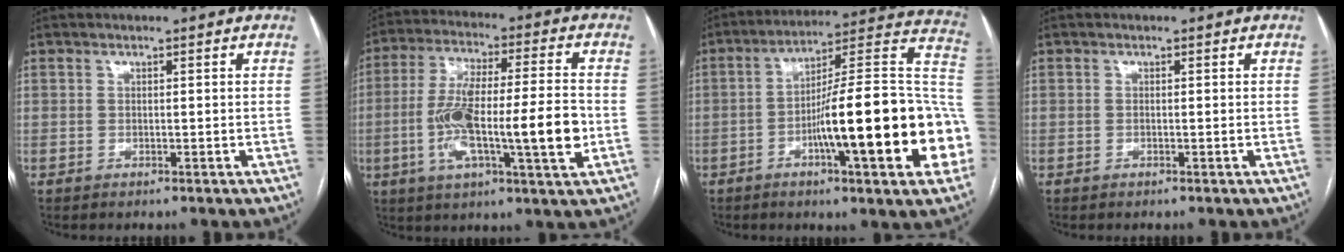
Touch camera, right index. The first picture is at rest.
{"total": 16.7, "force": [-3.1, 2.2, 16.2], "torque": [-0.294, 0.007, -0.052]}
{"total": 25.0, "force": [-6.4, 2.7, 24.0], "torque": [-0.267, 0.019, -0.093]}
{"total": 0.0}